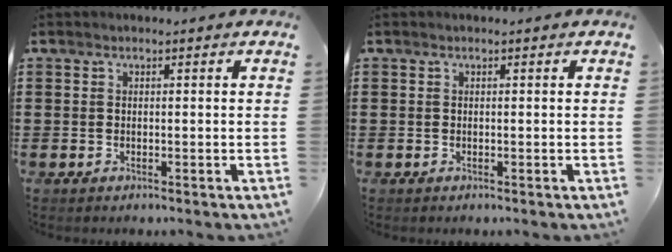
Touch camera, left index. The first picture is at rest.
{"total": 0.0}